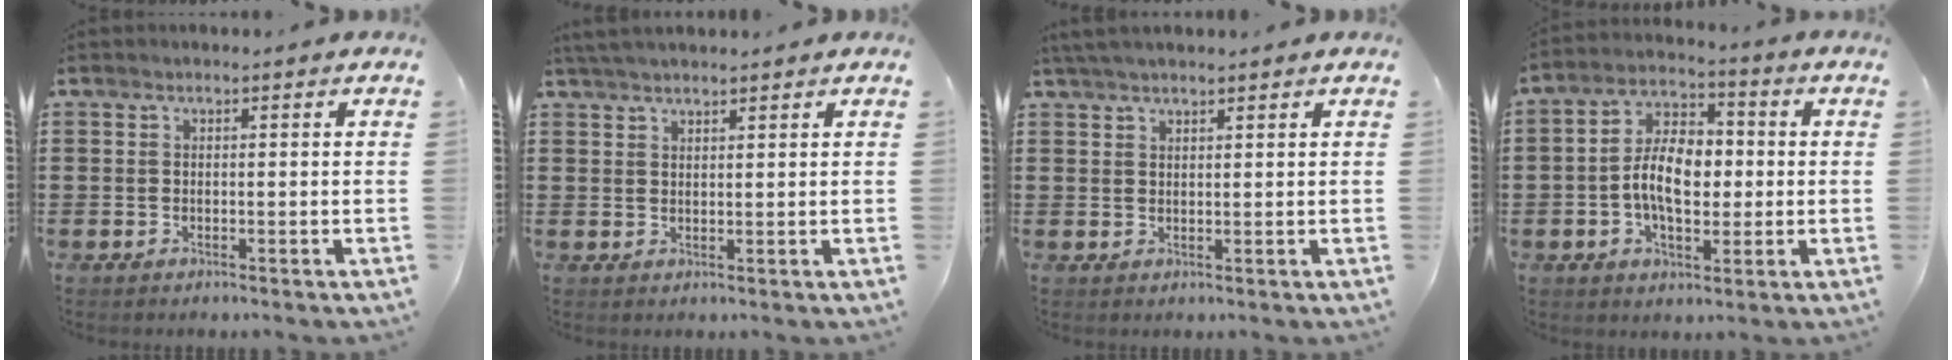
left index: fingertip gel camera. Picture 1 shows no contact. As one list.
[{"total": 2.4, "force": [2.2, 0.2, 0.9], "torque": [-0.022, 0.004, 0.043]}, {"total": 2.1, "force": [1.9, 0.1, 1.0], "torque": [-0.022, 0.002, 0.036]}, {"total": 8.7, "force": [-0.8, 4.9, 7.1], "torque": [-0.144, 0.006, -0.021]}]